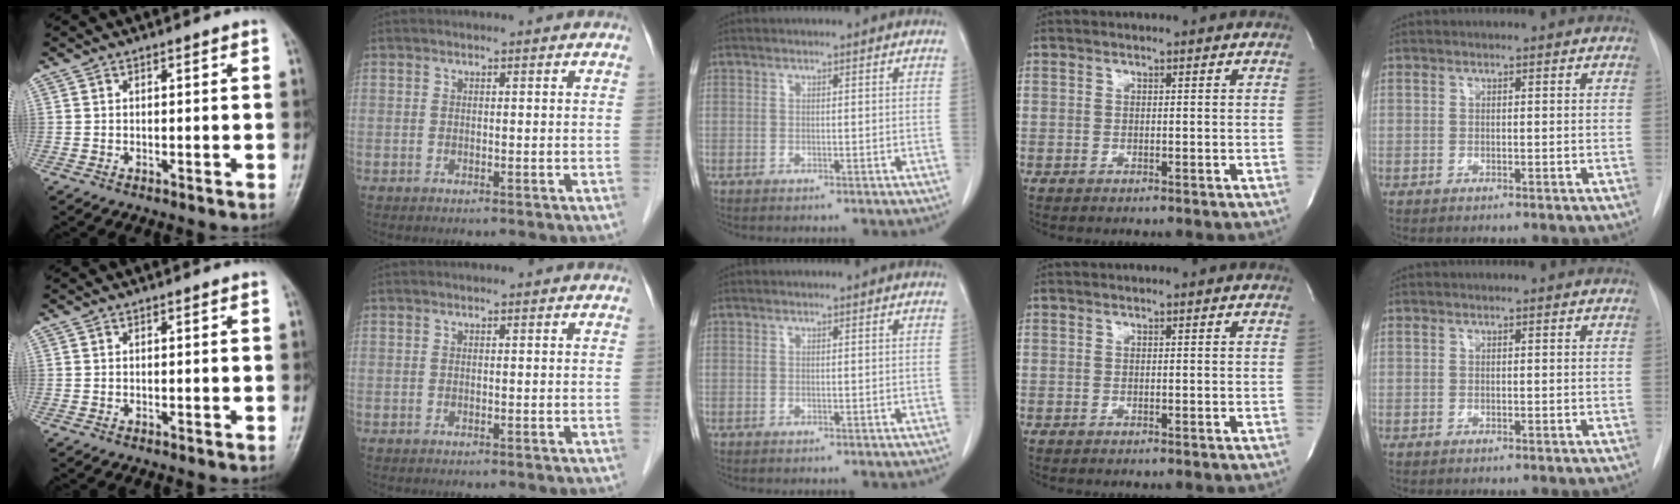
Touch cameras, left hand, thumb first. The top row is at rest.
{}